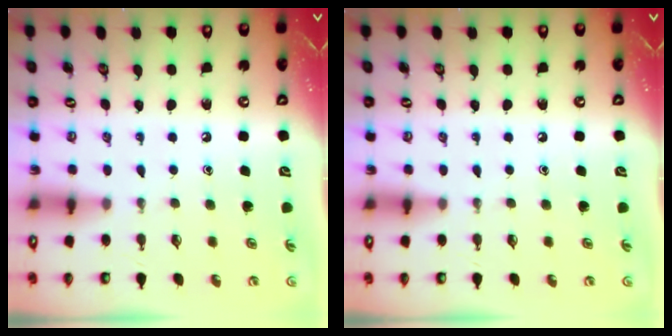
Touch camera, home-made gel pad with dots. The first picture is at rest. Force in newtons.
{"total": 0.0}